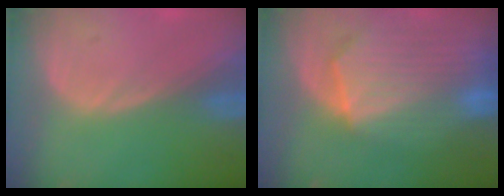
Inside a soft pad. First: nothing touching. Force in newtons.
{"total": 10.4, "press": 9.1, "slide": 5.1}